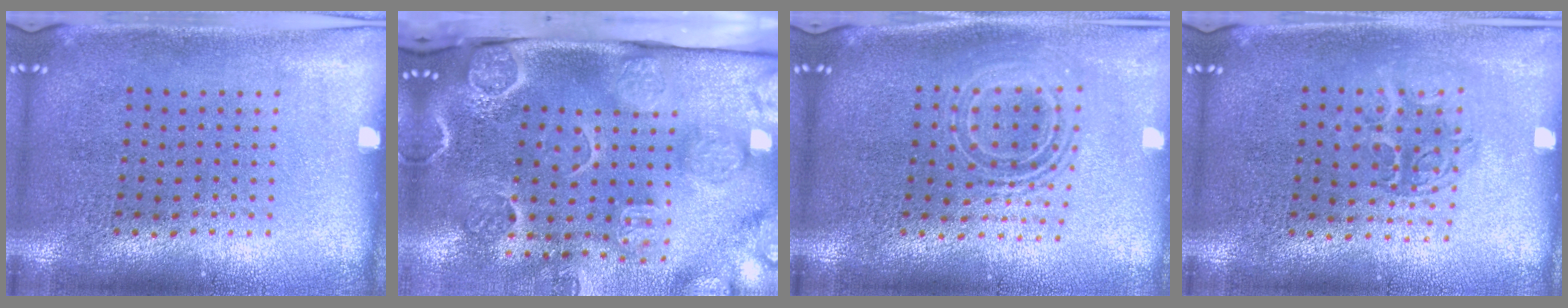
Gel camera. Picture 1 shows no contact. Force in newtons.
{"total": 4.7, "press": 3.6, "slide": 3.1}
{"total": 1.8, "press": 1.4, "slide": 1.2}
{"total": 1.3, "press": 1.1, "slide": 0.7}